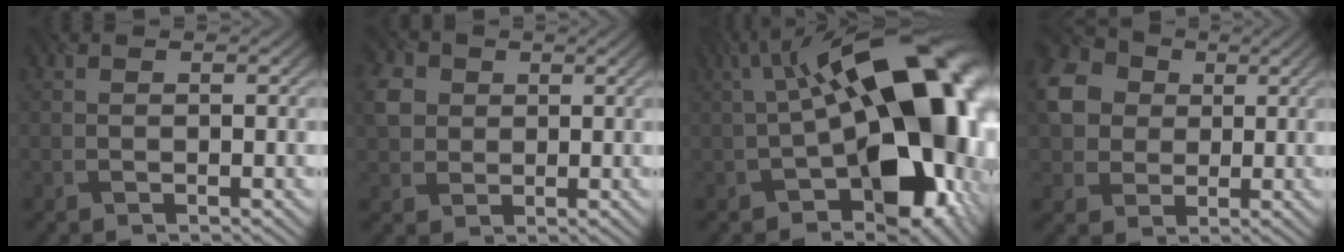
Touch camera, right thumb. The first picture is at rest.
{"total": 4.6, "force": [1.0, 4.0, 1.9], "torque": [-0.061, 0.008, 0.014]}
{"total": 20.3, "force": [-1.1, 11.0, 17.0], "torque": [-0.229, 0.003, -0.016]}
{"total": 9.7, "force": [1.9, 7.9, 5.2], "torque": [-0.148, 0.014, 0.034]}